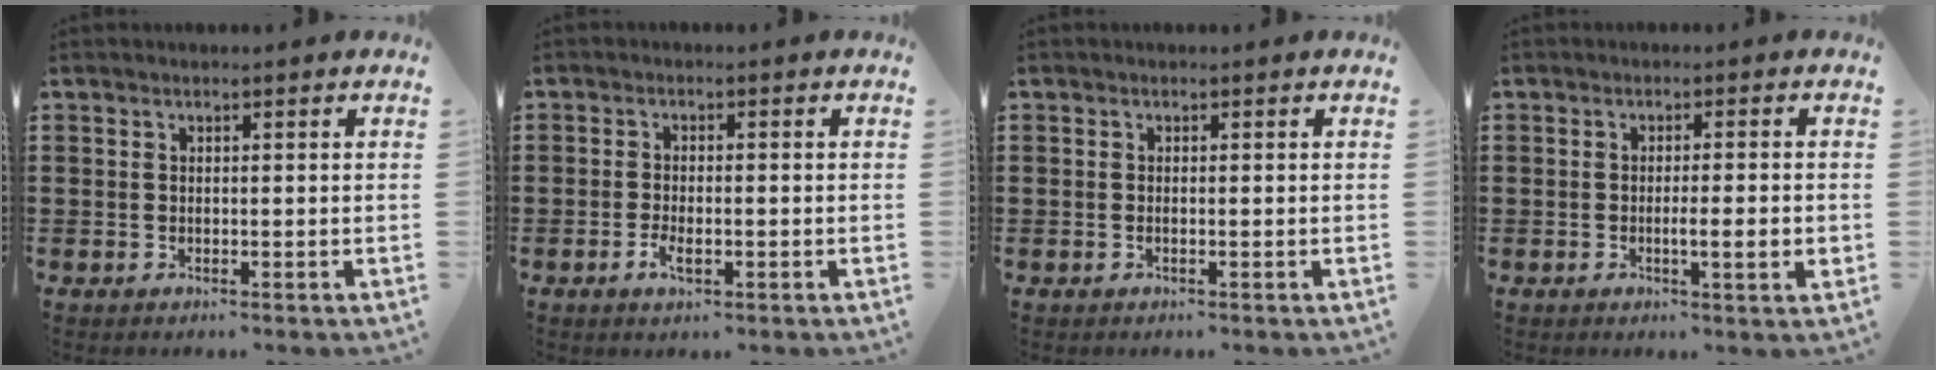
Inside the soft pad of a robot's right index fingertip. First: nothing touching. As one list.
[{"total": 2.5, "force": [-0.9, 1.0, 2.1], "torque": [-0.047, -0.001, -0.020]}, {"total": 0.0}, {"total": 3.5, "force": [-0.9, 0.0, 3.4], "torque": [-0.057, -0.008, -0.016]}]